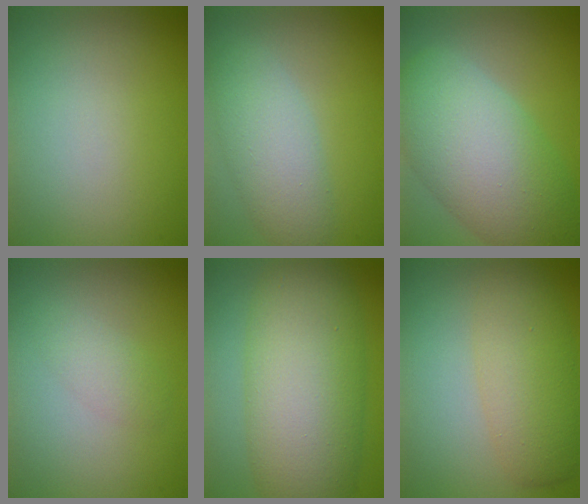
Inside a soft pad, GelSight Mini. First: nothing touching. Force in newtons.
{"total": 4.5, "press": 4.5, "slide": 0.1}
{"total": 10.4, "press": 10.4, "slide": 0.6}
{"total": 1.6, "press": 1.6, "slide": 0.1}
{"total": 10.9, "press": 10.9, "slide": 0.3}
{"total": 4.9, "press": 4.9, "slide": 0.1}